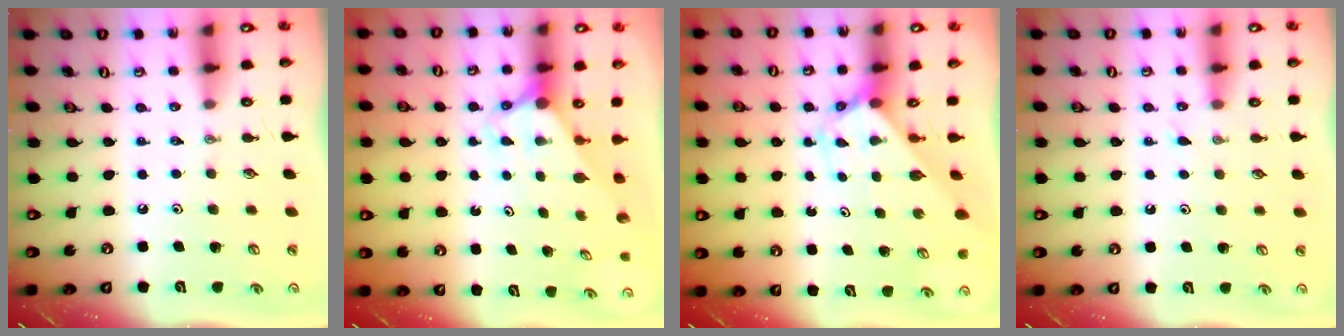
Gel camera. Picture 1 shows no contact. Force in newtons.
{"total": 2.8, "press": 2.8, "slide": 0.0}
{"total": 2.5, "press": 2.5, "slide": 0.2}
{"total": 2.9, "press": 2.8, "slide": 0.4}